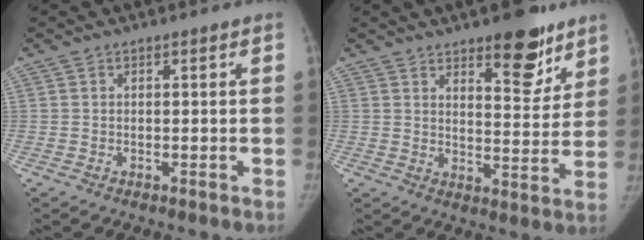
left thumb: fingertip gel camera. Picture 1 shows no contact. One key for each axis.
{"total": 11.8, "fx": 7.9, "fy": 4.6, "fz": 7.5, "tx": -0.061, "ty": -0.051, "tz": 0.112}